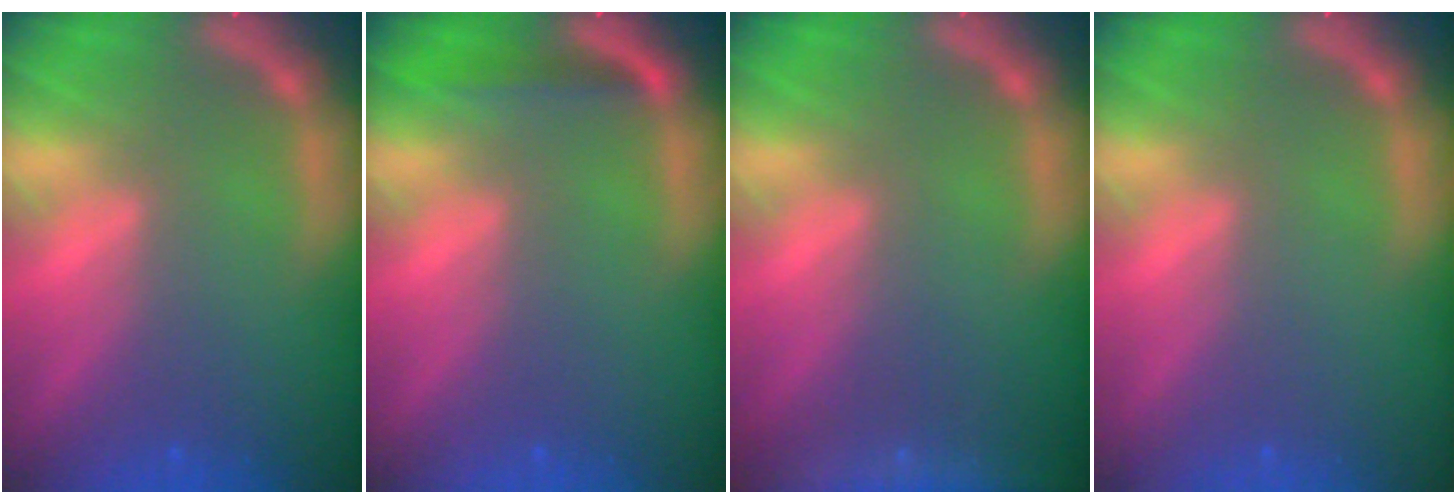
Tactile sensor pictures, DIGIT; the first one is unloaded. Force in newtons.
{"total": 1.9}
{"total": 8.5}
{"total": 0.0}